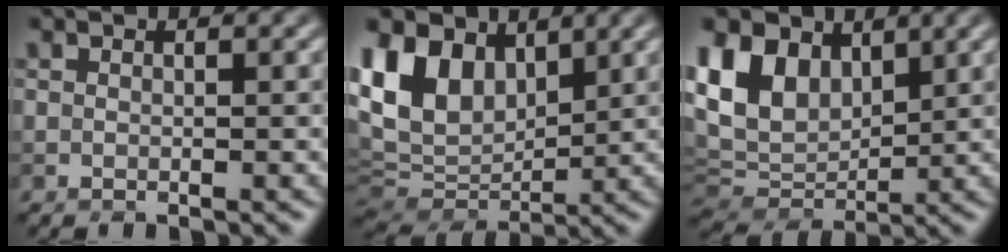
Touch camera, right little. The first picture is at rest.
{"total": 9.3, "force": [4.5, 5.9, 5.6], "torque": [-0.136, 0.015, 0.079]}
{"total": 8.2, "force": [3.8, 5.4, 4.9], "torque": [-0.120, 0.008, 0.066]}